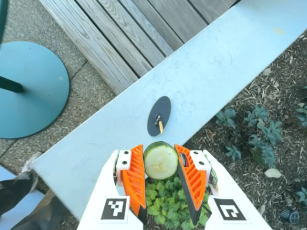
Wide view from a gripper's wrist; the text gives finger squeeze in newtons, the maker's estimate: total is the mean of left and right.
{"total": 9.2, "left": 9.4, "right": 9.0}